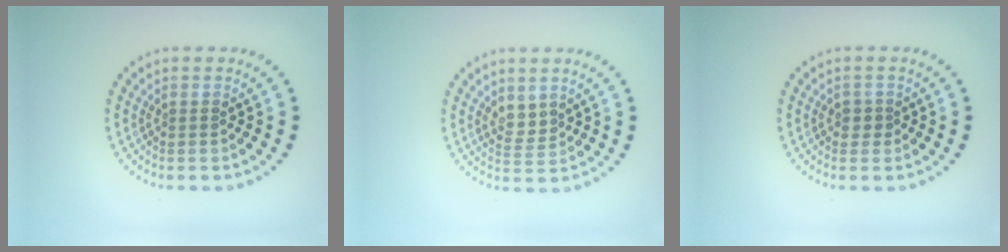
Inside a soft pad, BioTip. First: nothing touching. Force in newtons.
{"total": 1.7, "press": 1.4, "slide": 1.0}
{"total": 1.2, "press": 1.0, "slide": 0.6}